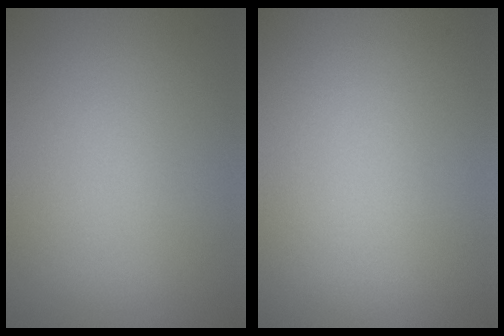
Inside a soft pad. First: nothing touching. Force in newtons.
{"total": 0.0}